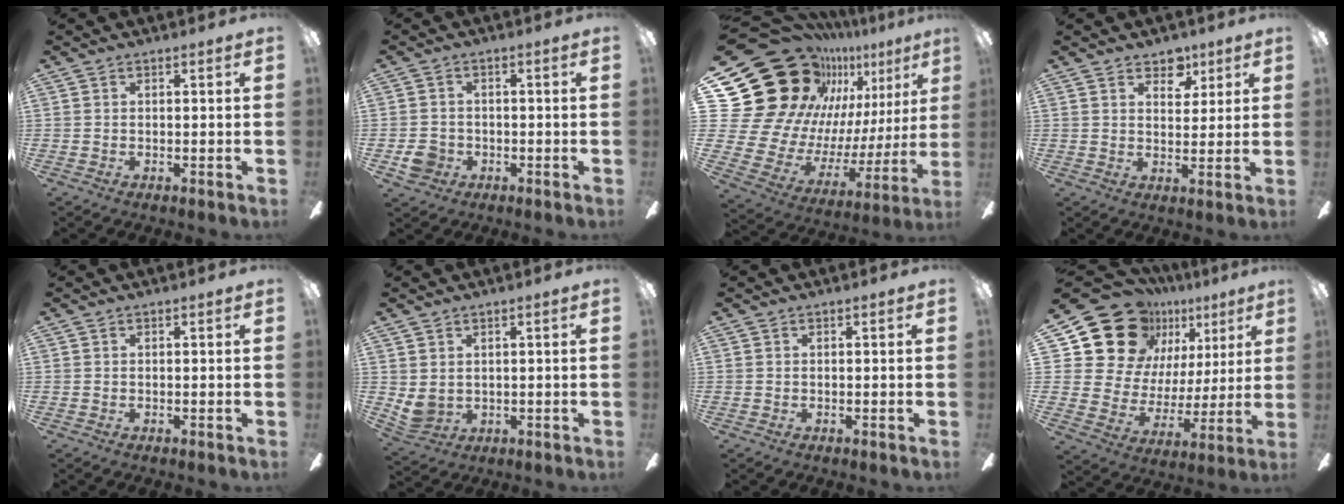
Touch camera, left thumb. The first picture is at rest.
{"total": 4.3, "force": [-1.7, 3.9, 1.0], "torque": [-0.022, 0.004, -0.032]}
{"total": 28.3, "force": [14.9, 19.8, 13.7], "torque": [-0.240, -0.137, 0.318]}
{"total": 6.2, "force": [4.4, 3.8, 2.0], "torque": [-0.005, -0.023, 0.074]}
{"total": 0.0}
{"total": 4.4, "force": [1.4, 3.8, 1.8], "torque": [-0.060, -0.013, 0.026]}
{"total": 0.0}
{"total": 21.9, "force": [11.6, 16.0, 9.4], "torque": [-0.166, -0.071, 0.233]}